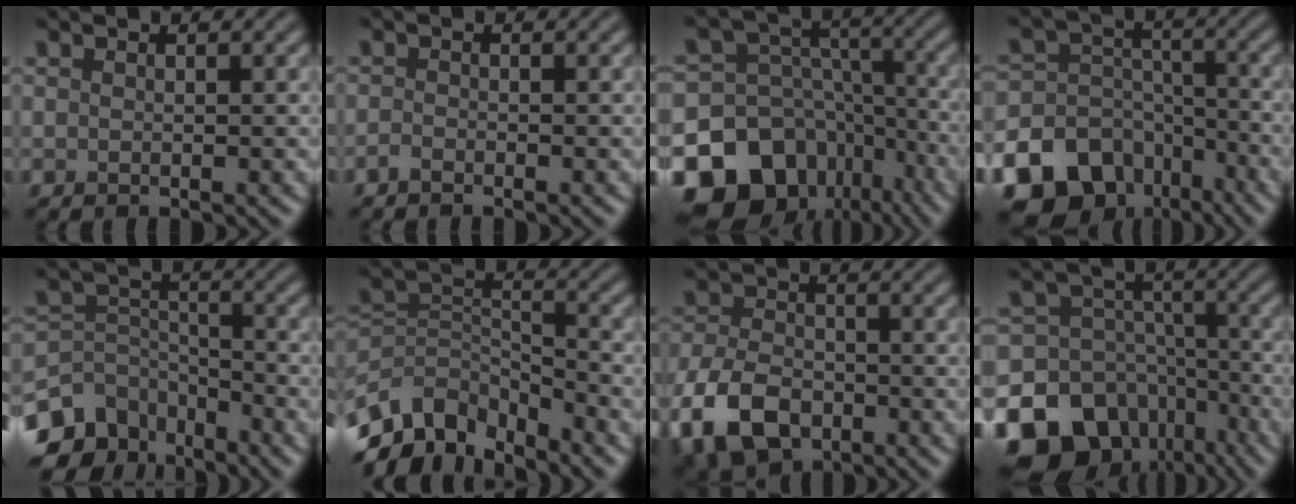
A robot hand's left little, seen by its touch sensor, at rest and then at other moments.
{"total": 0.8, "force": [-0.7, 0.2, 0.3], "torque": [-0.006, -0.001, -0.015]}
{"total": 17.0, "force": [-10.2, 12.4, 5.7], "torque": [-0.131, -0.027, -0.152]}
{"total": 17.2, "force": [-10.4, 12.5, 5.5], "torque": [-0.117, -0.058, -0.172]}
{"total": 8.6, "force": [-6.2, 5.0, 3.2], "torque": [-0.064, -0.011, -0.117]}
{"total": 8.6, "force": [-6.5, 4.3, 3.6], "torque": [-0.060, -0.006, -0.132]}
{"total": 8.6, "force": [-4.3, 5.4, 5.1], "torque": [-0.122, -0.012, -0.090]}
{"total": 19.9, "force": [-11.8, 14.8, 6.3], "torque": [-0.132, -0.065, -0.183]}